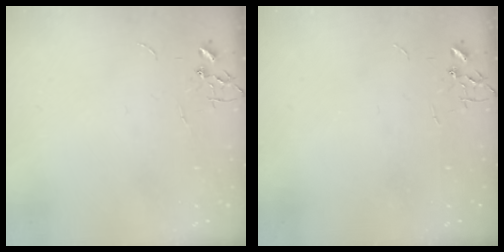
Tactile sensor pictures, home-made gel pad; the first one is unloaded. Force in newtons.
{"total": 0.0}